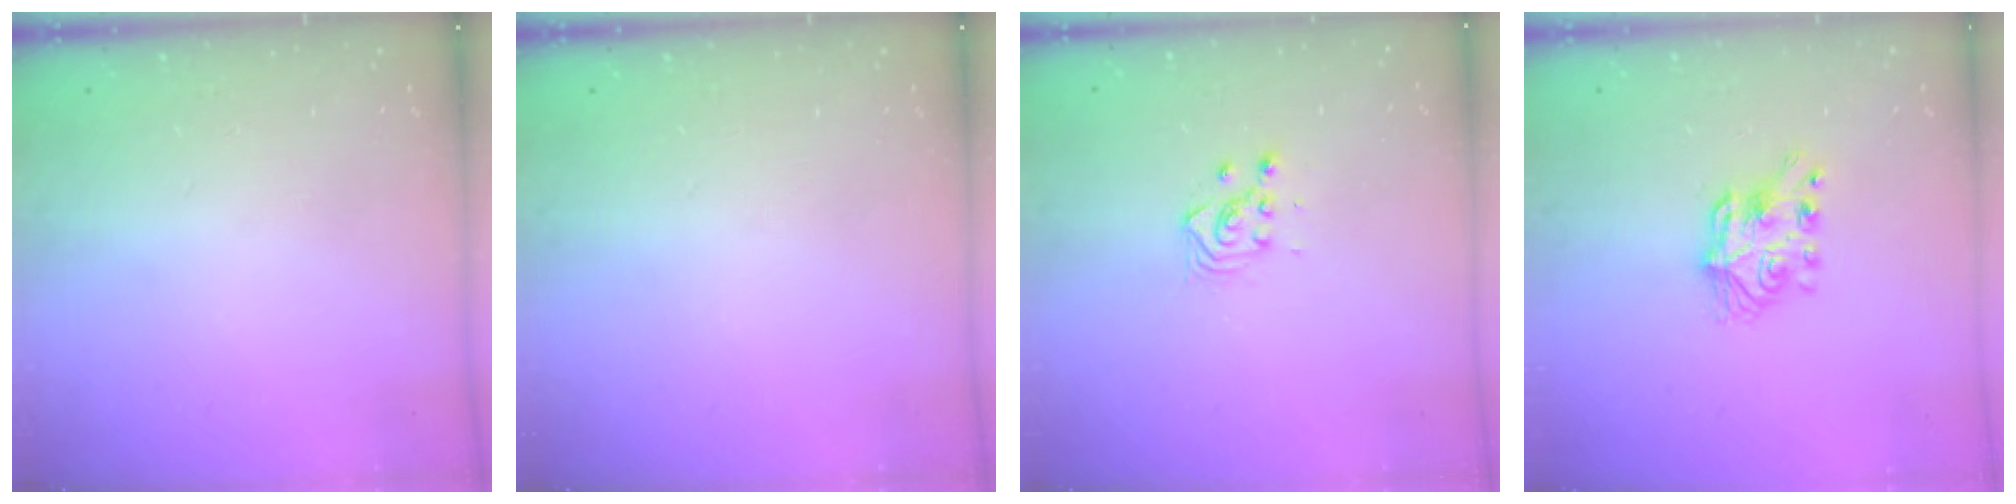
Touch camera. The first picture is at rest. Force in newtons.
{"total": 0.0}
{"total": 3.6, "press": 3.4, "slide": 1.2}
{"total": 7.0, "press": 7.0, "slide": 0.2}